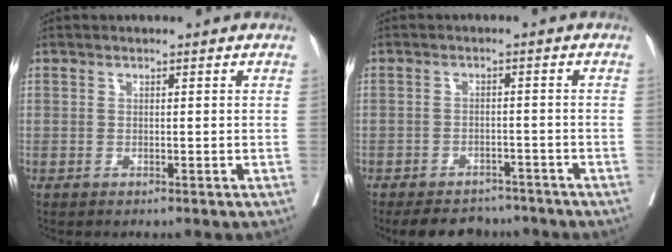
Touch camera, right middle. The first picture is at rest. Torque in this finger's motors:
{"motor_torque": [0.01, 0.01, 0.10, 0.02]}